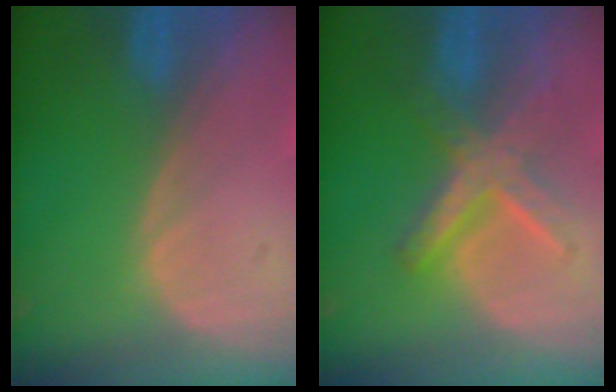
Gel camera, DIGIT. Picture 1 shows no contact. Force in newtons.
{"total": 6.3, "press": 6.3, "slide": 0.2}